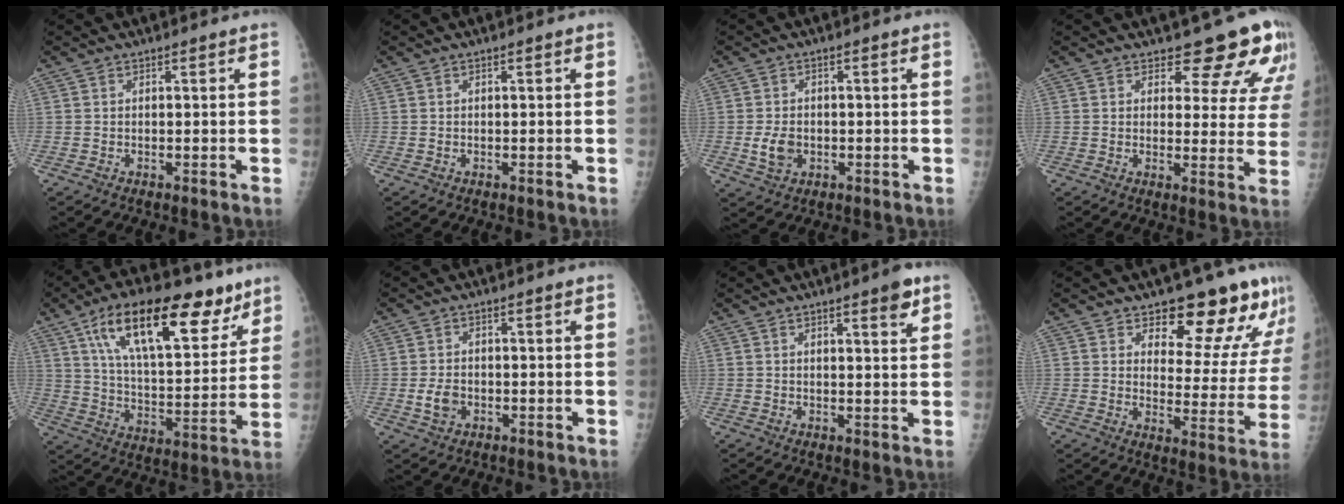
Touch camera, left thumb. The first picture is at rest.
{"total": 0.0}
{"total": 4.2, "force": [-1.1, 3.2, 2.6], "torque": [-0.042, -0.001, -0.014]}
{"total": 11.2, "force": [9.6, 4.7, 3.3], "torque": [0.006, -0.063, 0.090]}
{"total": 24.1, "force": [13.3, 10.2, 17.4], "torque": [-0.238, -0.028, 0.217]}
{"total": 3.4, "force": [-1.1, 2.6, 2.0], "torque": [-0.033, 0.002, -0.016]}
{"total": 4.2, "force": [2.5, 0.8, 3.3], "torque": [-0.040, -0.014, 0.032]}
{"total": 16.0, "force": [12.6, 6.2, 7.6], "torque": [-0.042, -0.091, 0.157]}